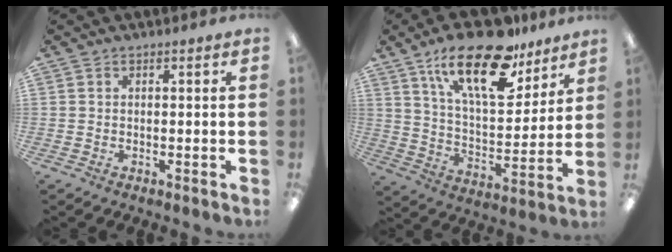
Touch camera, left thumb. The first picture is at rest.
{"total": 22.2, "force": [14.2, 9.2, 14.3], "torque": [-0.229, -0.074, 0.240]}